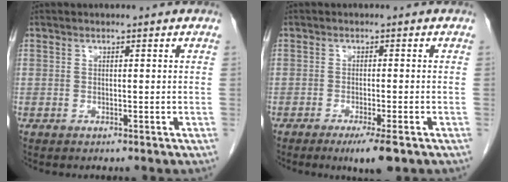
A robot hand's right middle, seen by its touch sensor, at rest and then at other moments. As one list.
[{"total": 4.5, "force": [-2.7, 0.2, 3.6], "torque": [-0.054, -0.014, -0.042]}]